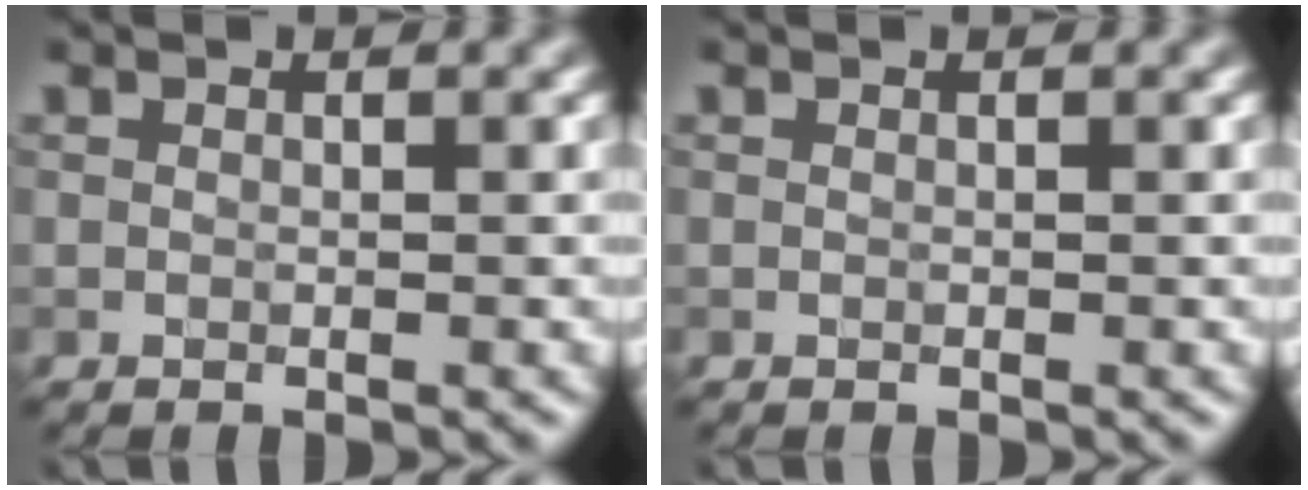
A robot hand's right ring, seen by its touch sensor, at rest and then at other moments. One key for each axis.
{"total": 0.0}